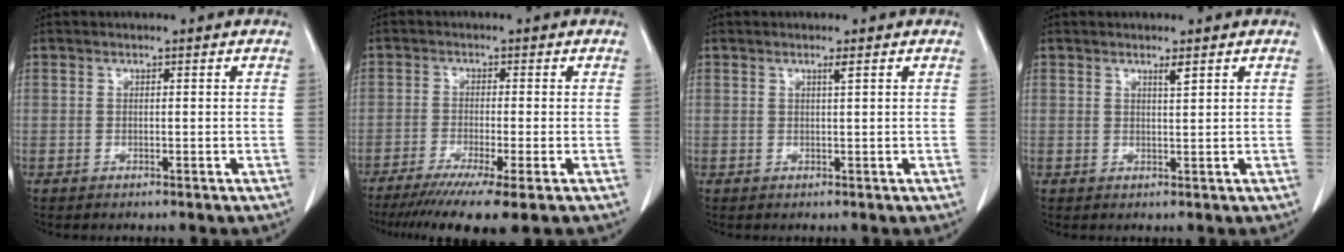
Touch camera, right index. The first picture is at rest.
{"total": 10.0, "force": [-6.9, -0.1, 7.2], "torque": [-0.105, -0.025, -0.107]}
{"total": 0.9, "force": [0.5, -0.2, 0.8], "torque": [-0.019, -0.003, 0.011]}
{"total": 1.3, "force": [0.9, -0.1, 1.0], "torque": [-0.019, -0.005, 0.016]}